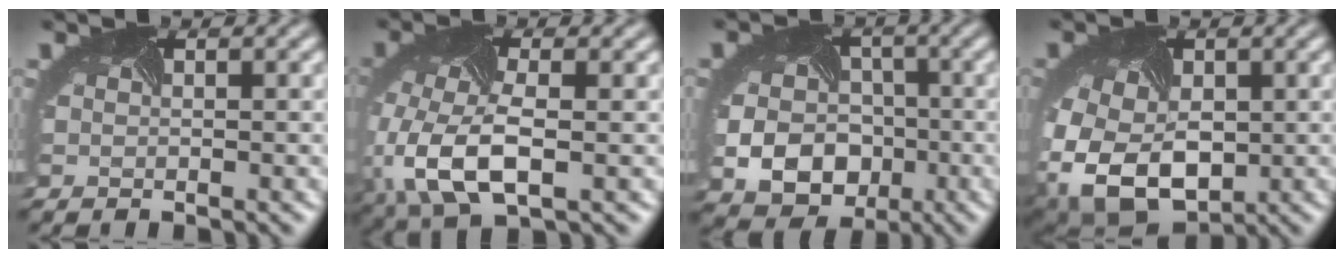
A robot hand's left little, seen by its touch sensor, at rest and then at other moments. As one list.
[{"total": 8.4, "force": [-3.0, 4.1, 6.8], "torque": [-0.164, -0.025, -0.054]}, {"total": 9.4, "force": [-2.6, 7.7, 4.8], "torque": [-0.075, -0.037, -0.046]}, {"total": 11.0, "force": [-2.9, 7.7, 7.2], "torque": [-0.166, -0.043, -0.027]}]